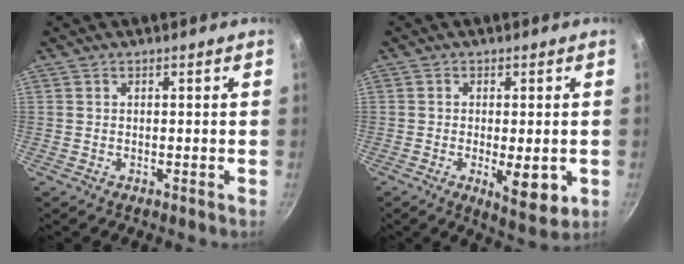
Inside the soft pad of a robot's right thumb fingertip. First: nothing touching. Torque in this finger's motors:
{"motor_torque": [-0.43, -0.07, 0.76, -0.21, 0.09]}